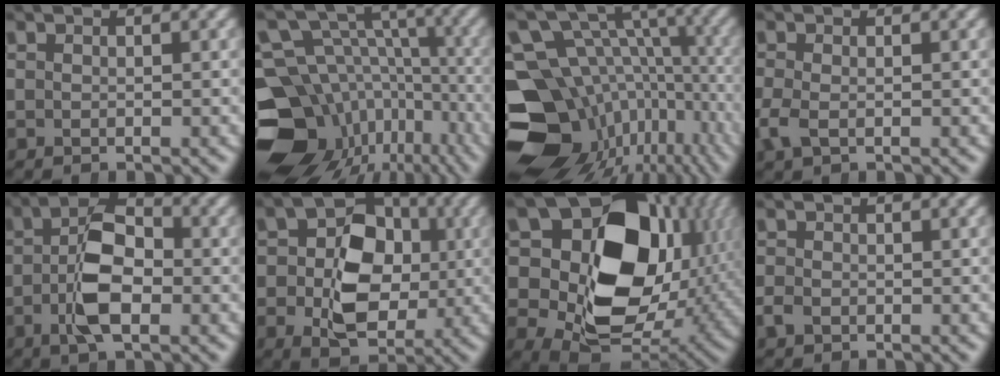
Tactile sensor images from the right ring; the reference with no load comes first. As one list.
[{"total": 17.3, "force": [-4.1, 14.2, 9.0], "torque": [-0.142, -0.058, -0.062]}, {"total": 19.9, "force": [-4.3, 15.8, 11.3], "torque": [-0.191, -0.070, -0.063]}, {"total": 0.7, "force": [-0.4, 0.4, 0.5], "torque": [-0.025, -0.007, -0.003]}, {"total": 5.6, "force": [-0.4, 2.6, 5.0], "torque": [-0.072, 0.002, -0.015]}, {"total": 8.2, "force": [-0.2, 6.1, 5.5], "torque": [-0.065, -0.005, -0.008]}, {"total": 25.0, "force": [1.0, 17.4, 17.9], "torque": [-0.295, -0.037, 0.019]}, {"total": 0.6, "force": [-0.5, 0.3, -0.2], "torque": [0.005, 0.000, -0.009]}]